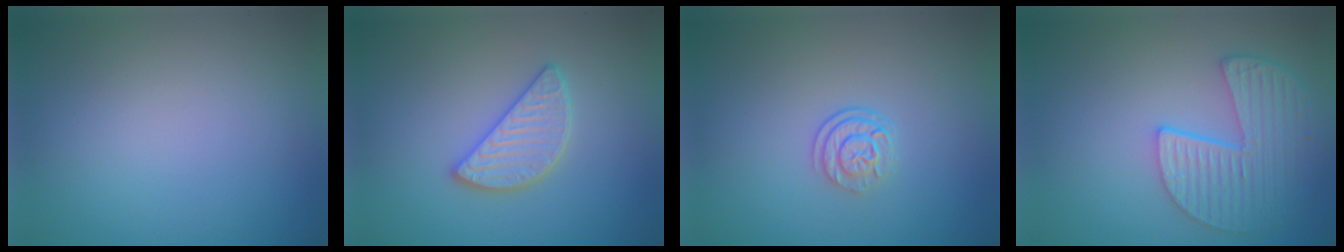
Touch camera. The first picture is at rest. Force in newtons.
{"total": 3.0, "press": 3.0, "slide": 0.2}
{"total": 2.4, "press": 1.8, "slide": 1.7}
{"total": 5.3, "press": 4.4, "slide": 3.0}